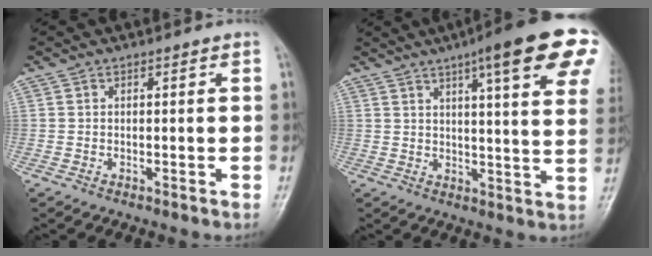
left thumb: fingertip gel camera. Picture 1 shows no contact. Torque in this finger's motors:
{"motor_torque": [2.74, 1.98, 2.01, -0.76, 0.30]}